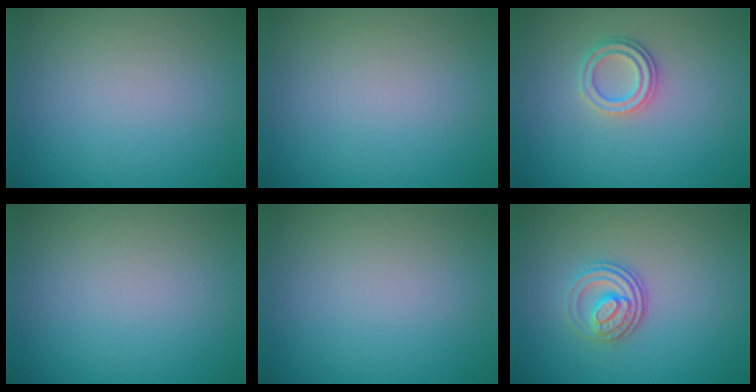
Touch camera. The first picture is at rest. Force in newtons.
{"total": 0.0}
{"total": 2.4, "press": 2.0, "slide": 1.2}
{"total": 0.0}
{"total": 0.0}
{"total": 3.1, "press": 2.5, "slide": 1.9}